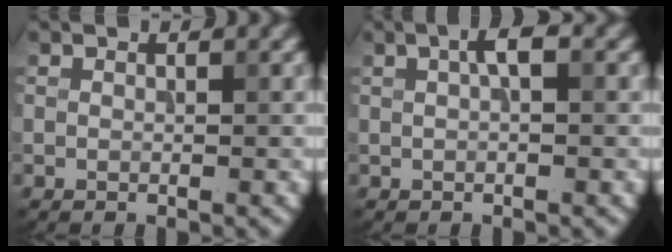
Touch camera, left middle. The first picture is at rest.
{"total": 1.8, "force": [0.5, 0.4, 1.6], "torque": [-0.031, 0.007, 0.008]}